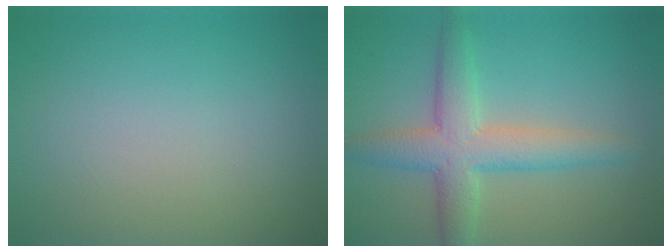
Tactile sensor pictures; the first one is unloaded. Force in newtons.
{"total": 4.4, "press": 4.4, "slide": 0.3}